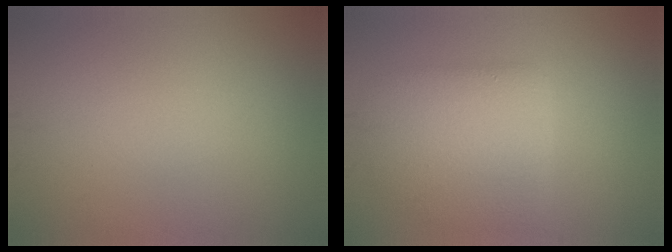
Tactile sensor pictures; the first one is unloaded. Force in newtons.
{"total": 5.1, "press": 5.1, "slide": 0.4}